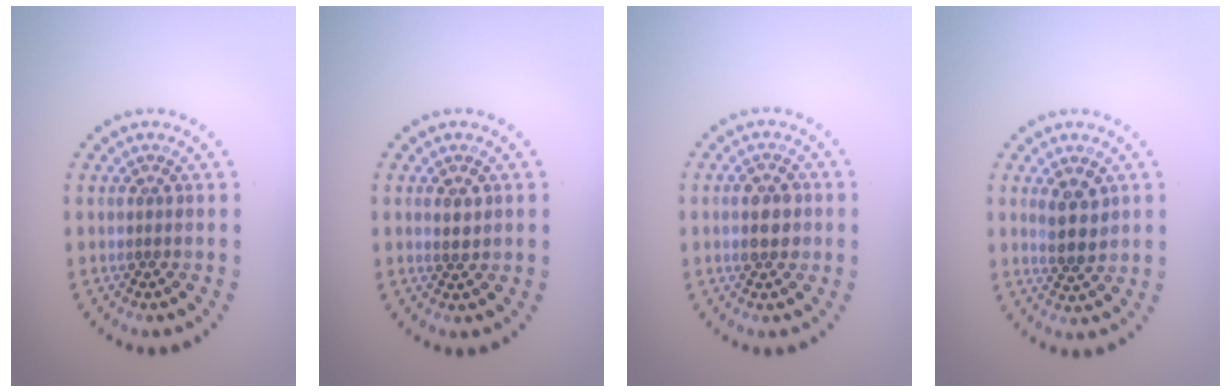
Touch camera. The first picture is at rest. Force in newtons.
{"total": 1.1, "press": 1.1, "slide": 0.4}
{"total": 2.3, "press": 2.3, "slide": 0.2}
{"total": 2.7, "press": 2.6, "slide": 0.9}